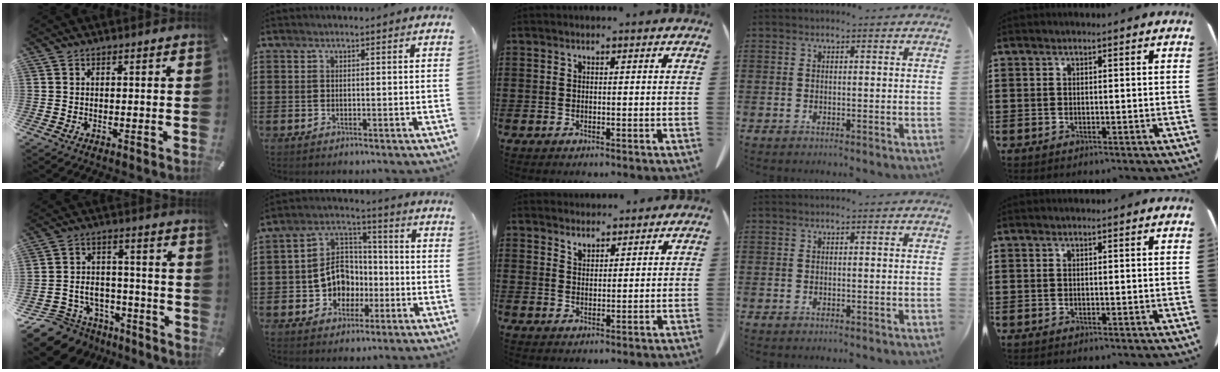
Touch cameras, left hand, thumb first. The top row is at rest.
{"thumb": {"total": 10.3, "force": [-6.7, 7.5, 2.2], "torque": [-0.045, 0.037, -0.115]}, "index": {"total": 8.0, "force": [-1.9, 7.1, 3.0], "torque": [-0.071, 0.012, -0.032]}, "middle": {"total": 2.7, "force": [2.6, 0.8, 0.0], "torque": [-0.007, -0.006, 0.051]}}